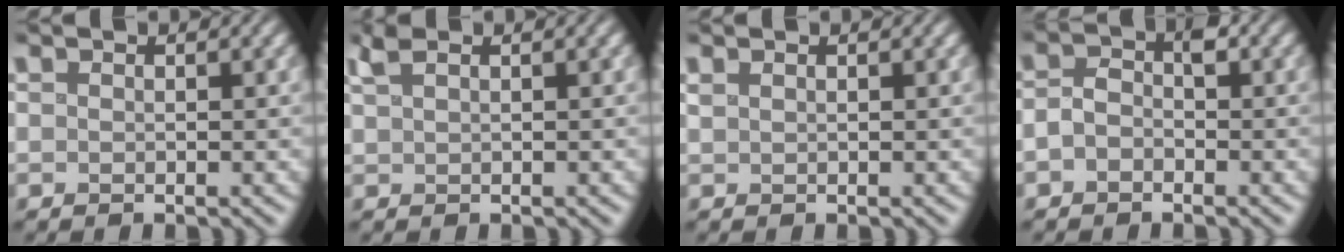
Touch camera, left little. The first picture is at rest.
{"total": 2.1, "force": [1.4, 0.6, 1.4], "torque": [-0.024, 0.011, 0.029]}
{"total": 0.7, "force": [0.5, 0.2, 0.3], "torque": [-0.009, 0.004, 0.012]}
{"total": 2.4, "force": [-0.7, 1.5, 1.6], "torque": [-0.031, 0.008, -0.021]}